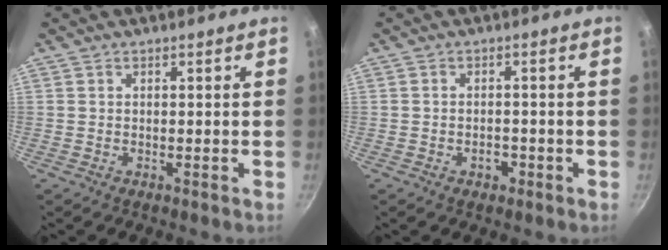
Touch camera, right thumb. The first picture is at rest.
{"total": 2.4, "force": [-1.1, 1.6, 1.4], "torque": [-0.012, 0.012, -0.014]}